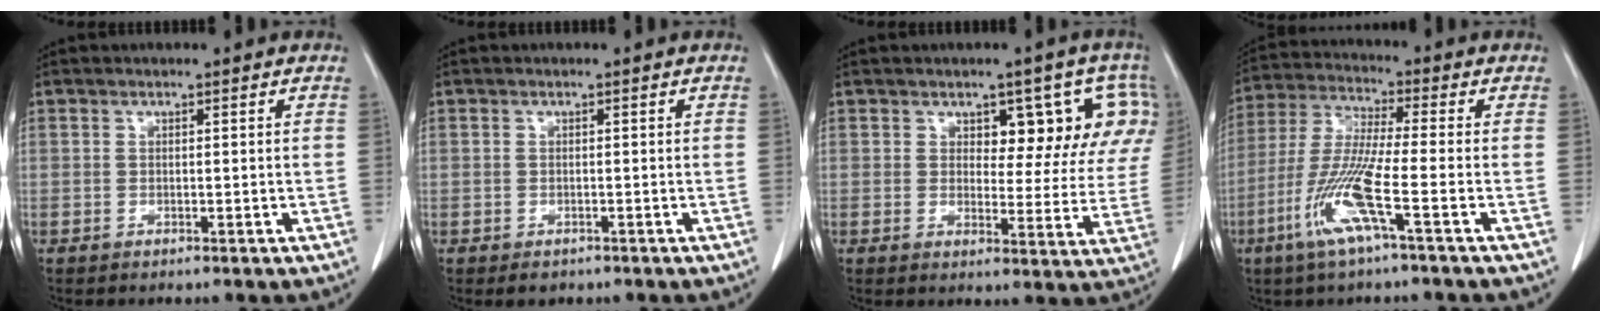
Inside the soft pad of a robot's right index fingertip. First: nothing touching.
{"total": 1.6, "force": [-0.9, 1.2, 0.5], "torque": [-0.007, 0.000, -0.007]}
{"total": 9.2, "force": [4.3, 4.8, 6.6], "torque": [-0.054, 0.010, 0.048]}
{"total": 10.9, "force": [-4.6, -0.3, 9.9], "torque": [-0.209, -0.014, -0.098]}